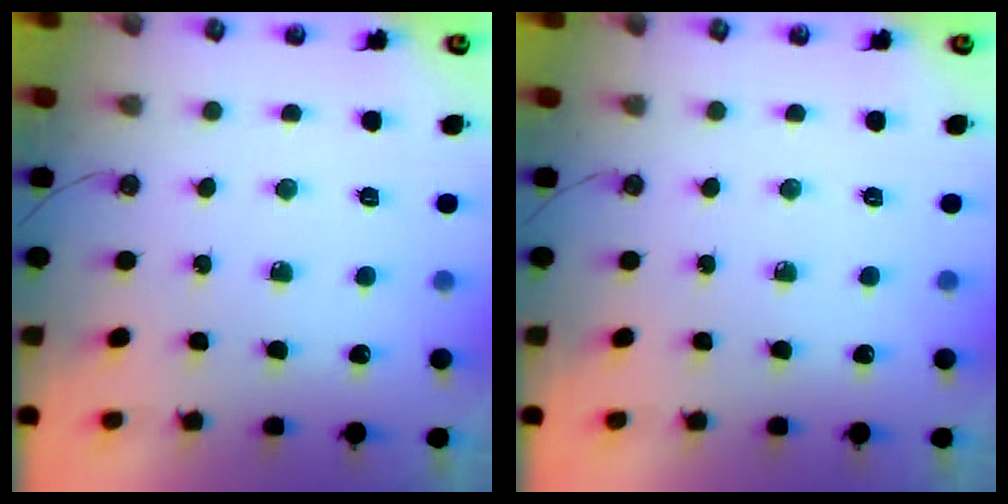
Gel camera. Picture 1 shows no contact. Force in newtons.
{"total": 0.0}